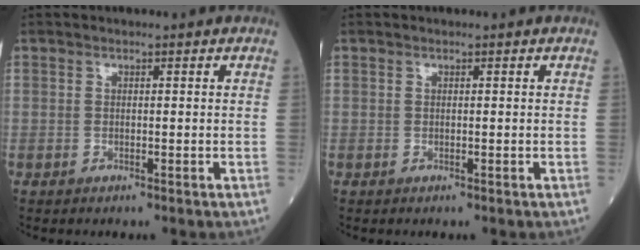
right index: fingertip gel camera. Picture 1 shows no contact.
{"total": 0.0}